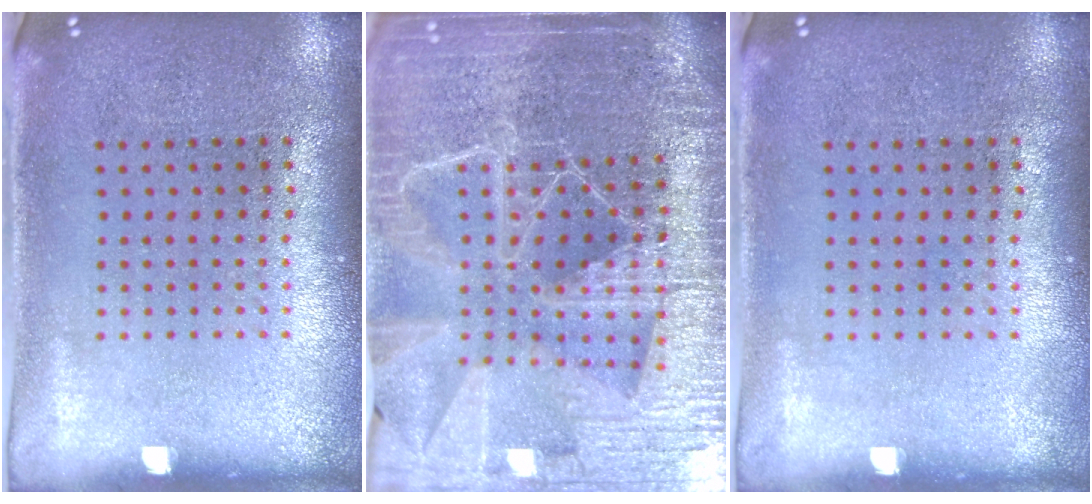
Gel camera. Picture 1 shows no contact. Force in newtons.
{"total": 6.1, "press": 5.3, "slide": 3.0}
{"total": 0.0}